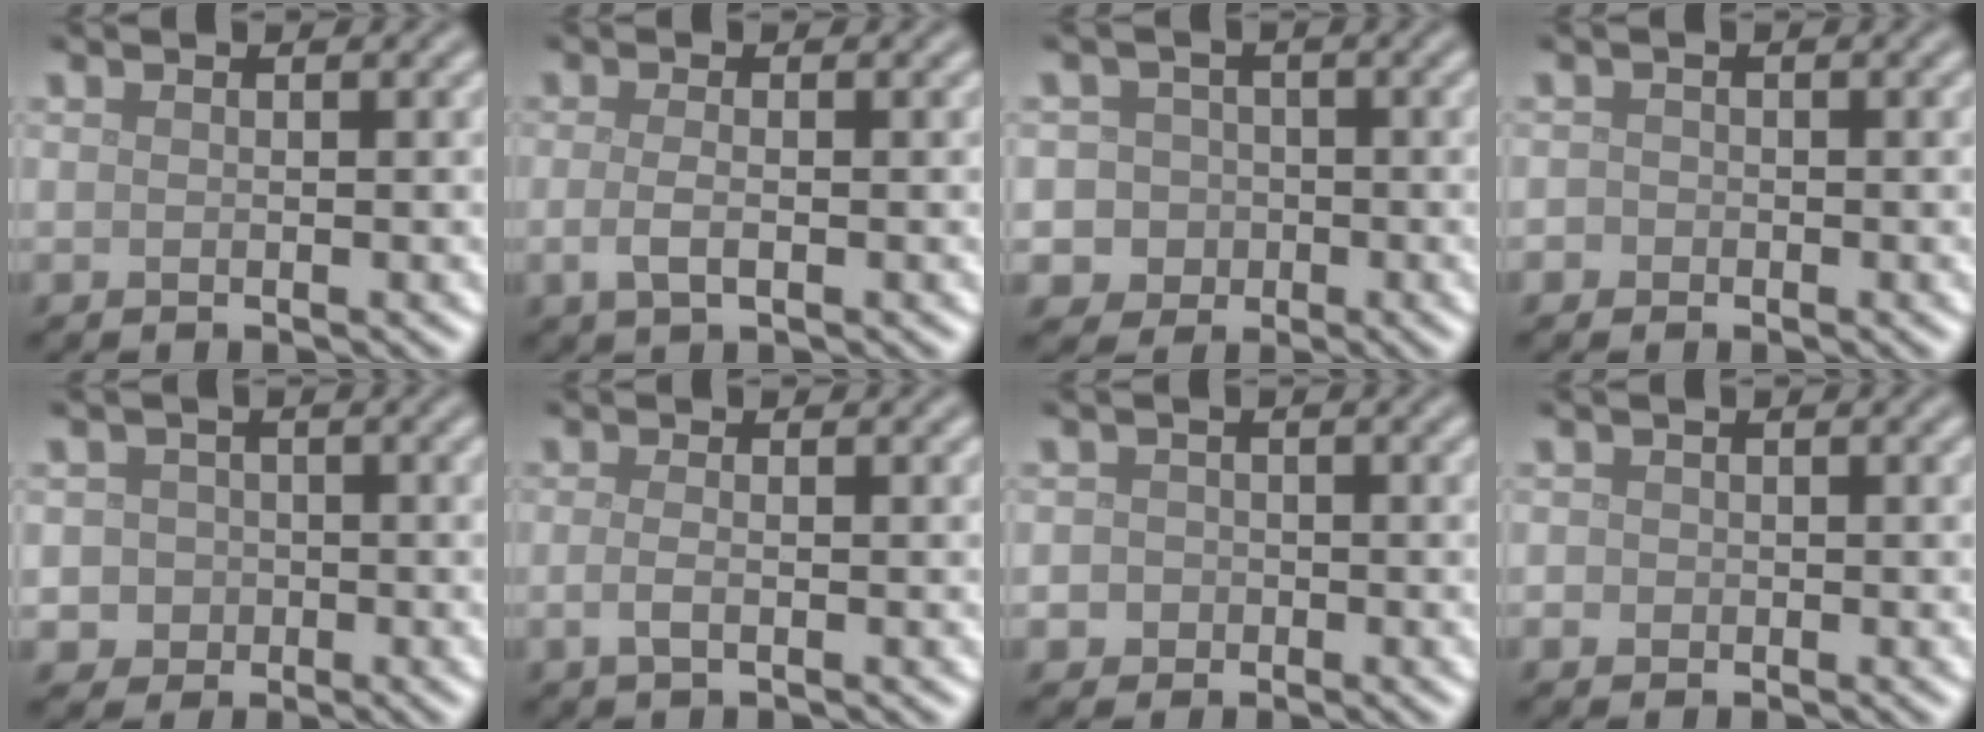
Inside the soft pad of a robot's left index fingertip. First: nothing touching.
{"total": 1.9, "force": [-0.4, 0.7, 1.8], "torque": [-0.040, -0.006, -0.010]}
{"total": 5.1, "force": [-0.9, 4.9, 1.0], "torque": [0.007, 0.015, -0.042]}
{"total": 1.0, "force": [-0.3, 1.0, 0.1], "torque": [0.006, -0.001, -0.010]}
{"total": 3.3, "force": [-0.5, 3.1, 0.7], "torque": [0.016, 0.010, -0.025]}
{"total": 1.5, "force": [-0.4, 0.6, 1.3], "torque": [-0.030, -0.004, -0.012]}
{"total": 2.5, "force": [-0.7, 2.4, 0.6], "torque": [0.009, 0.006, -0.030]}
{"total": 1.0, "force": [-0.1, 1.0, 0.2], "torque": [0.005, -0.004, -0.004]}